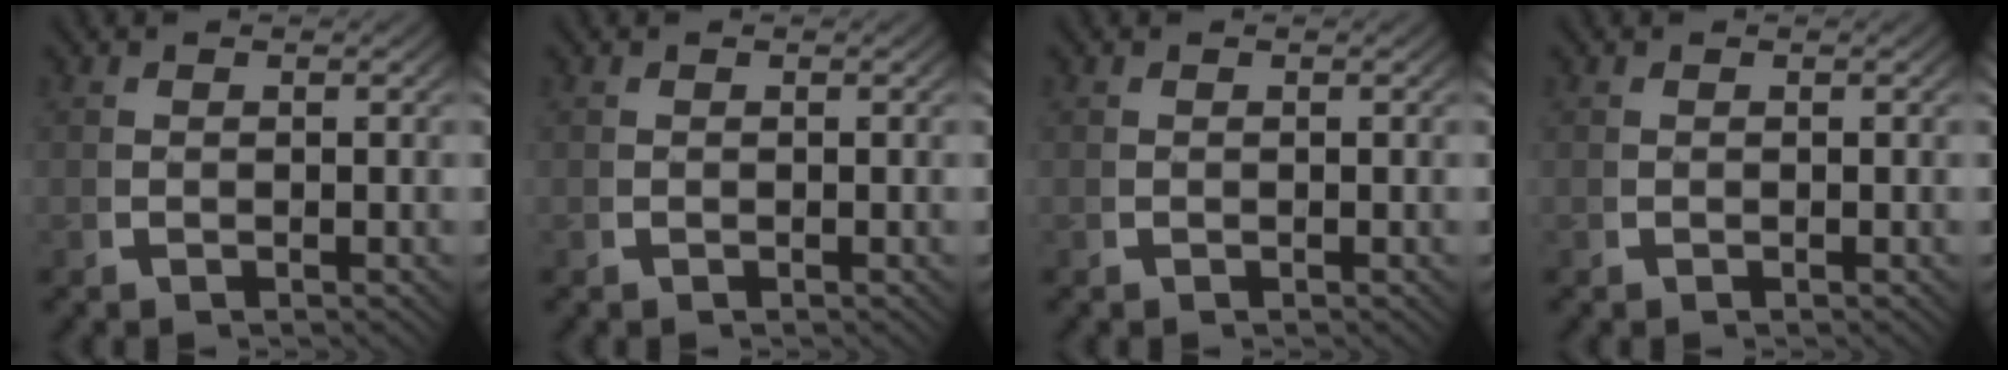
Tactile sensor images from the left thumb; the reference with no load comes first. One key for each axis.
{"total": 0.0}
{"total": 0.0}
{"total": 0.0}